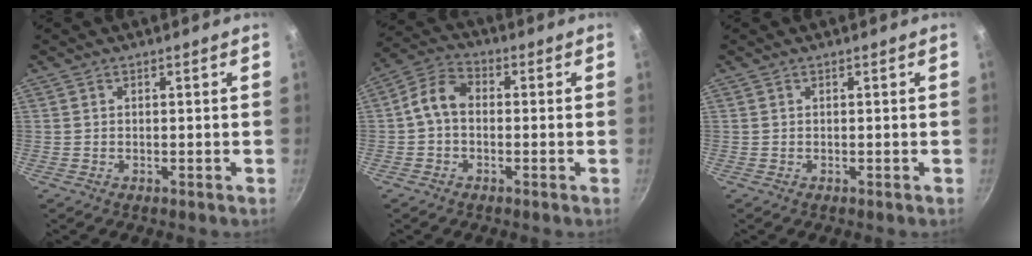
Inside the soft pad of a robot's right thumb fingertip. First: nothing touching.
{"total": 6.4, "force": [-0.4, 4.5, 4.5], "torque": [-0.082, 0.025, -0.026]}
{"total": 0.0}